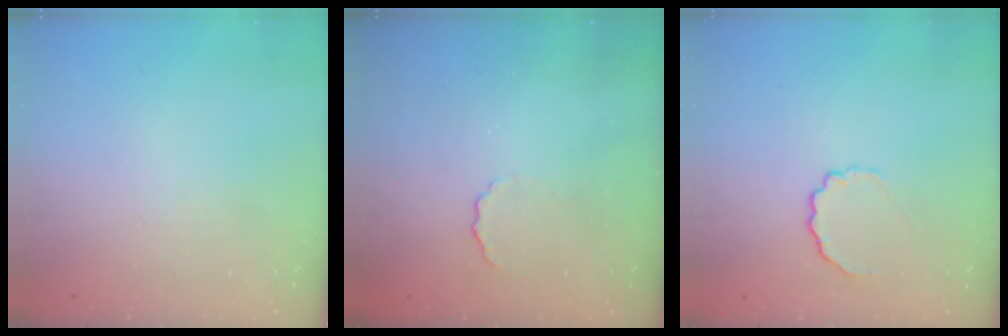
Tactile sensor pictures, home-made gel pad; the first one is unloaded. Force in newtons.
{"total": 3.2, "press": 3.1, "slide": 0.9}
{"total": 5.6, "press": 5.5, "slide": 1.1}